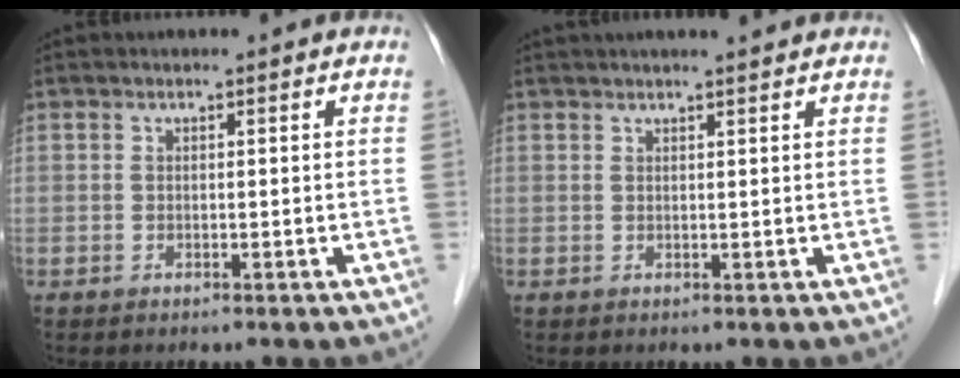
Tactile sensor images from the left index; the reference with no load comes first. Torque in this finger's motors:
{"motor_torque": [0.43, -0.63, 0.07, 0.01]}